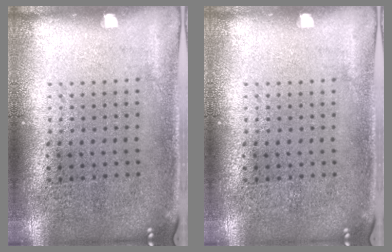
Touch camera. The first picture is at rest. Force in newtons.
{"total": 0.0}